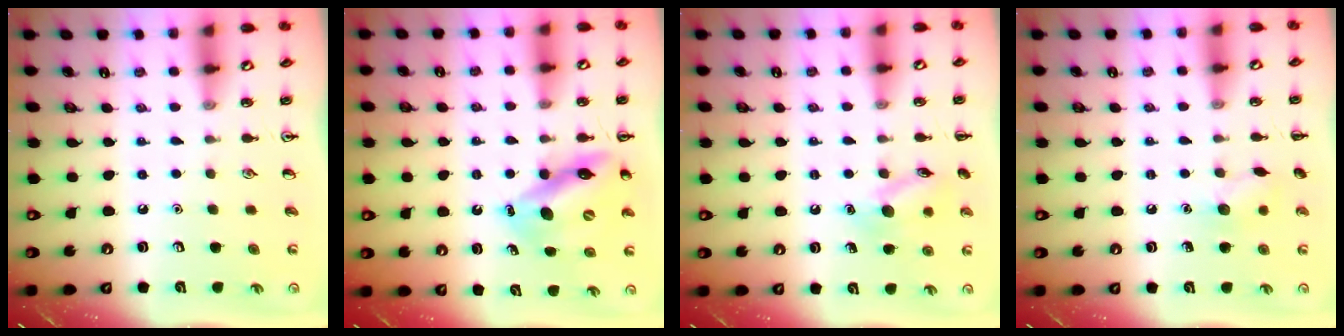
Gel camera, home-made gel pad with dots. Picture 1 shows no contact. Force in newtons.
{"total": 12.3, "press": 11.7, "slide": 3.7}
{"total": 10.7, "press": 10.7, "slide": 0.8}
{"total": 7.2, "press": 7.1, "slide": 1.4}